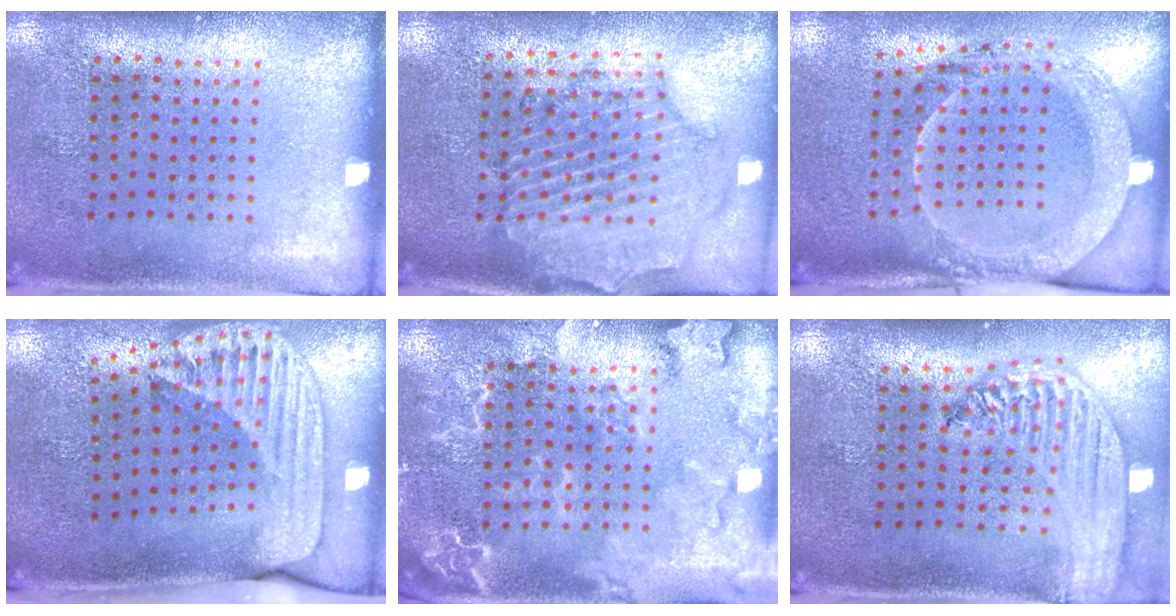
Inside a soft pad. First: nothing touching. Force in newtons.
{"total": 0.8, "press": 0.7, "slide": 0.3}
{"total": 2.0, "press": 2.0, "slide": 0.3}
{"total": 2.6, "press": 1.8, "slide": 1.8}
{"total": 2.3, "press": 2.3, "slide": 0.2}
{"total": 2.7, "press": 2.2, "slide": 1.6}